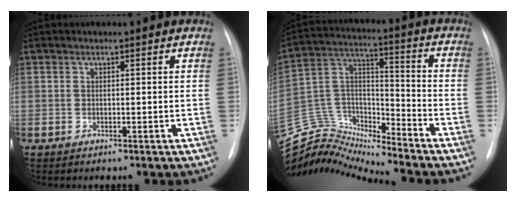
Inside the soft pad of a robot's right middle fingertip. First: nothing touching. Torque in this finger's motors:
{"motor_torque": [-0.31, -0.58, -0.38, -0.11]}